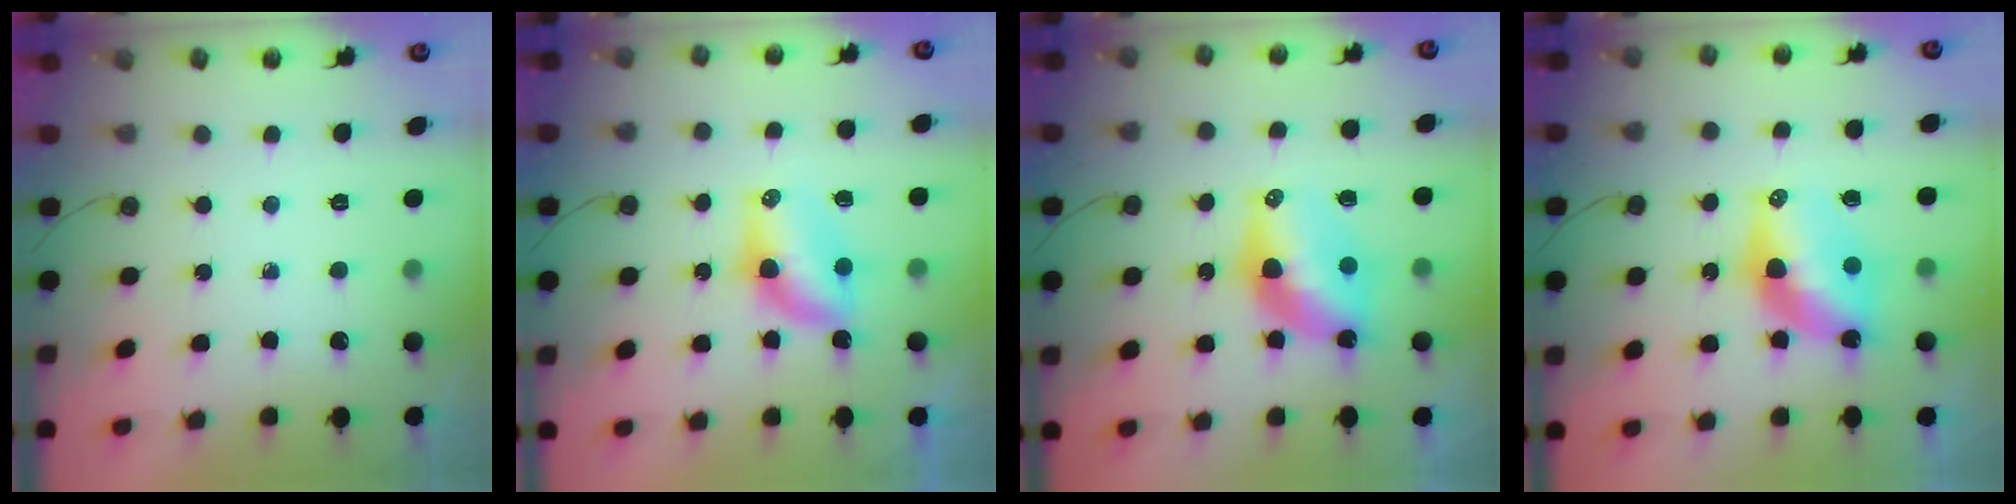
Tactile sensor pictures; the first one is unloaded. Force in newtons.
{"total": 7.2, "press": 7.1, "slide": 1.2}
{"total": 11.5, "press": 11.5, "slide": 1.0}
{"total": 11.5, "press": 11.5, "slide": 1.0}